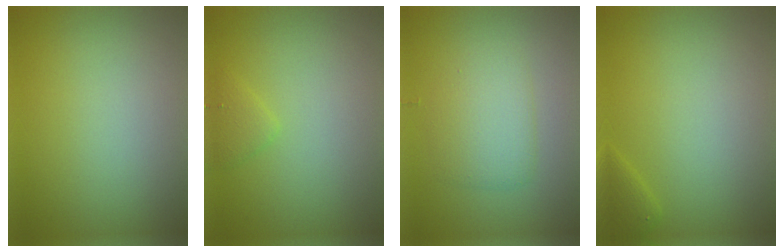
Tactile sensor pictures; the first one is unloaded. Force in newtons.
{"total": 1.2, "press": 1.2, "slide": 0.1}
{"total": 2.9, "press": 2.9, "slide": 0.2}
{"total": 1.2, "press": 1.2, "slide": 0.1}